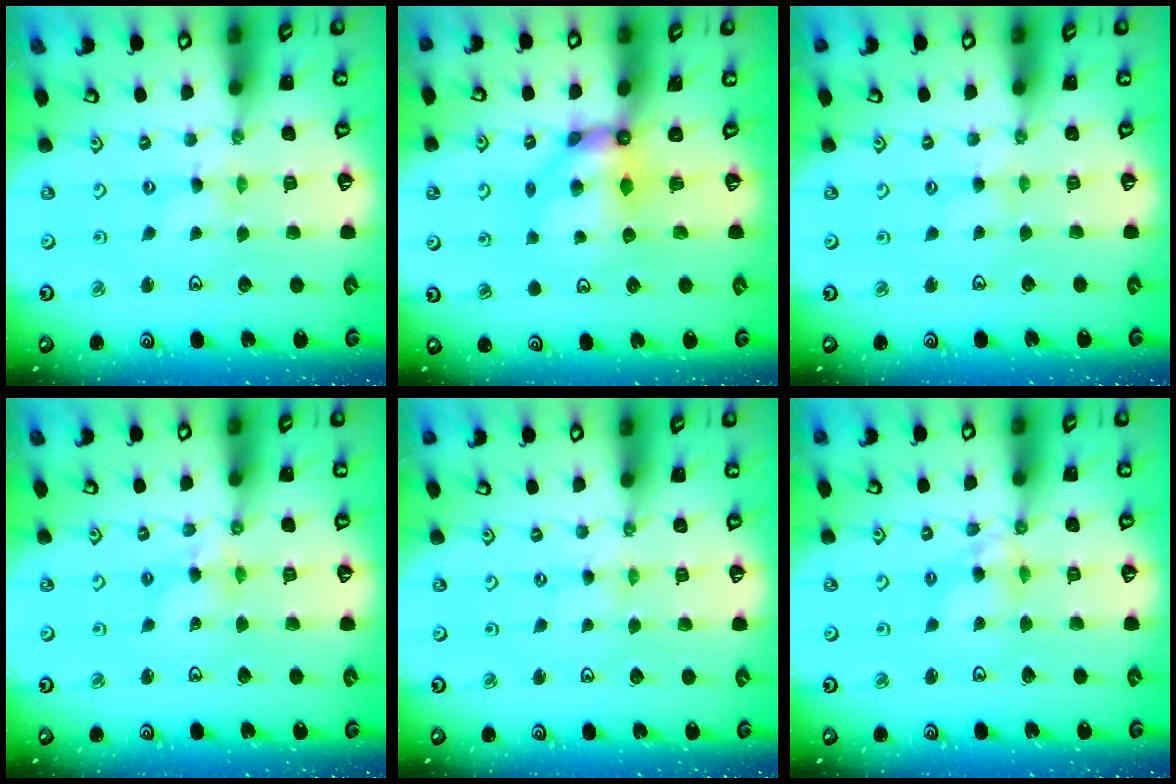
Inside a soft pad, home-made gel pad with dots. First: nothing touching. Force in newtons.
{"total": 7.8, "press": 7.8, "slide": 0.5}
{"total": 1.3, "press": 1.2, "slide": 0.3}
{"total": 5.0, "press": 4.9, "slide": 0.3}
{"total": 0.0}
{"total": 6.8, "press": 6.8, "slide": 0.6}